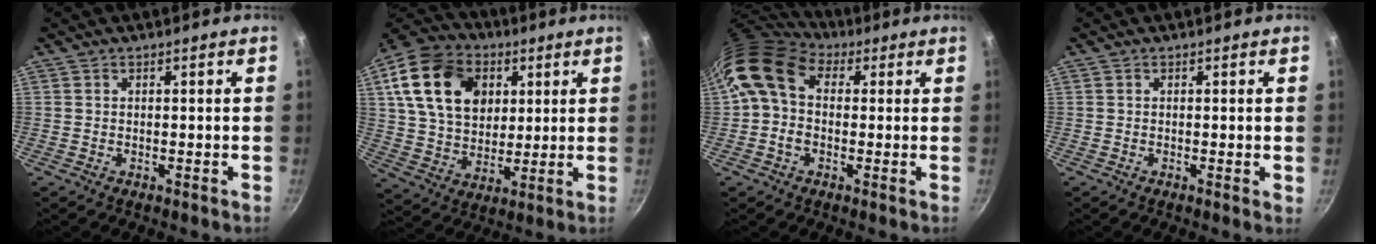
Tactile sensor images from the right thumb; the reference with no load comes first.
{"total": 20.4, "force": [6.4, 14.9, 12.2], "torque": [-0.190, -0.002, 0.112]}
{"total": 11.5, "force": [2.2, 8.3, 7.6], "torque": [-0.129, 0.013, 0.021]}
{"total": 0.9, "force": [0.0, 0.0, 0.9], "torque": [-0.011, -0.003, -0.003]}